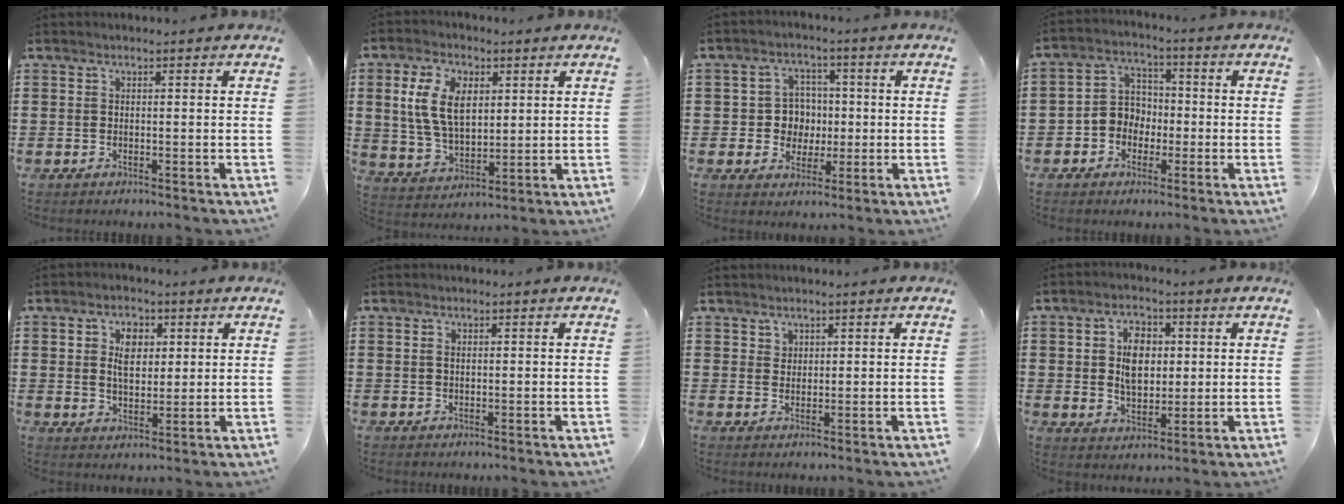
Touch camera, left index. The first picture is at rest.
{"total": 8.9, "force": [2.9, 5.4, 6.5], "torque": [-0.154, 0.013, 0.050]}
{"total": 5.5, "force": [0.1, 5.2, 1.8], "torque": [-0.047, 0.013, -0.002]}
{"total": 5.0, "force": [-1.6, 4.6, 1.3], "torque": [-0.047, 0.013, -0.037]}
{"total": 5.4, "force": [1.7, 3.4, 3.9], "torque": [-0.072, 0.009, 0.024]}
{"total": 1.1, "force": [0.3, 0.6, 0.8], "torque": [-0.018, 0.005, 0.005]}
{"total": 1.6, "force": [1.2, 1.1, 0.1], "torque": [-0.004, 0.003, 0.024]}
{"total": 6.6, "force": [1.2, 4.3, 4.9], "torque": [-0.091, 0.010, 0.016]}